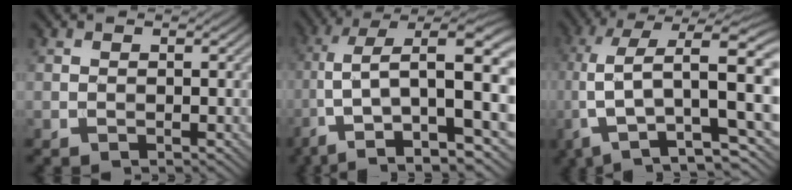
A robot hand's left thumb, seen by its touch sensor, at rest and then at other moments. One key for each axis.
{"total": 16.7, "fx": -0.3, "fy": 7.3, "fz": 15.0, "tx": -0.289, "ty": -0.013, "tz": 0.003}
{"total": 16.5, "fx": 1.0, "fy": 7.3, "fz": 14.8, "tx": -0.303, "ty": 0.000, "tz": 0.027}